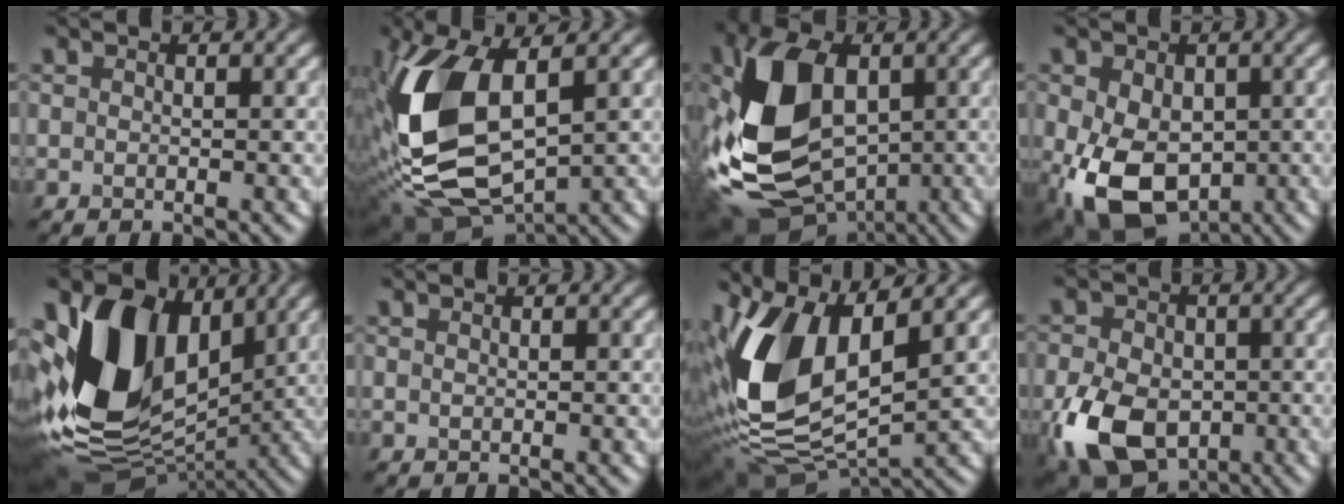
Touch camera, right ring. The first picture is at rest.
{"total": 12.0, "force": [1.3, 6.3, 10.1], "torque": [-0.235, -0.015, 0.030]}
{"total": 13.2, "force": [-1.9, 8.8, 9.7], "torque": [-0.217, -0.018, -0.032]}
{"total": 9.9, "force": [-2.6, 6.7, 6.9], "torque": [-0.155, -0.038, -0.041]}
{"total": 14.0, "force": [2.2, 9.6, 9.9], "torque": [-0.213, -0.002, 0.036]}
{"total": 0.0}
{"total": 12.5, "force": [2.6, 6.6, 10.3], "torque": [-0.231, -0.019, 0.049]}
{"total": 10.4, "force": [-3.6, 7.0, 6.8], "torque": [-0.146, -0.029, -0.070]}